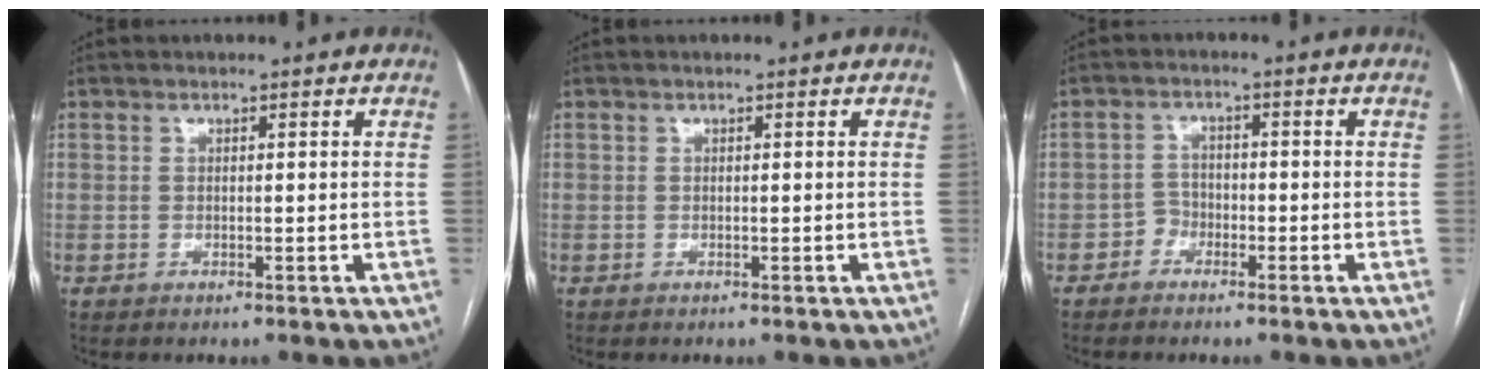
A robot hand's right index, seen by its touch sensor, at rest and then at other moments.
{"total": 0.0}
{"total": 2.3, "force": [-1.5, 1.8, 0.3], "torque": [-0.004, 0.010, -0.032]}